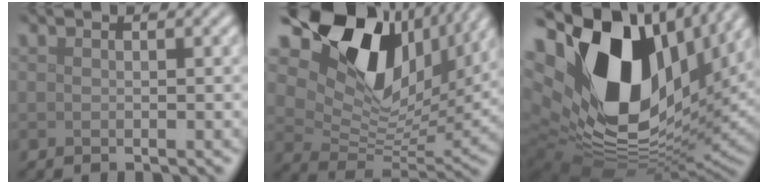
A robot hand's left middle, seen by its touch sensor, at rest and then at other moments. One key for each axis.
{"total": 16.5, "fx": 8.4, "fy": 9.8, "fz": 10.3, "tx": -0.204, "ty": 0.020, "tz": 0.155}
{"total": 19.4, "fx": 6.3, "fy": 12.1, "fz": 13.8, "tx": -0.302, "ty": -0.010, "tz": 0.124}